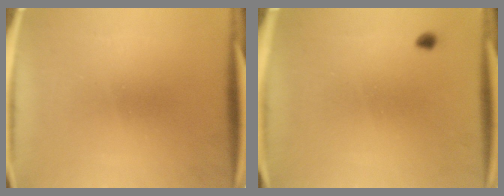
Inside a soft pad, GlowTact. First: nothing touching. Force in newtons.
{"total": 0.8}